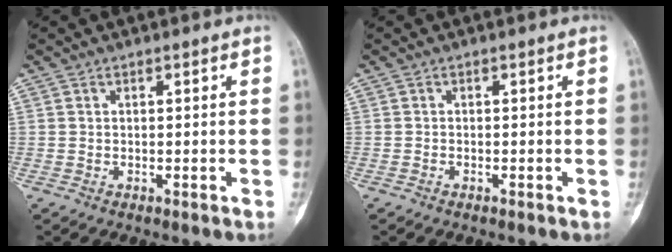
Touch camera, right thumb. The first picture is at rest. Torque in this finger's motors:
{"motor_torque": [2.03, 1.03, -0.11, -0.10, -0.01]}